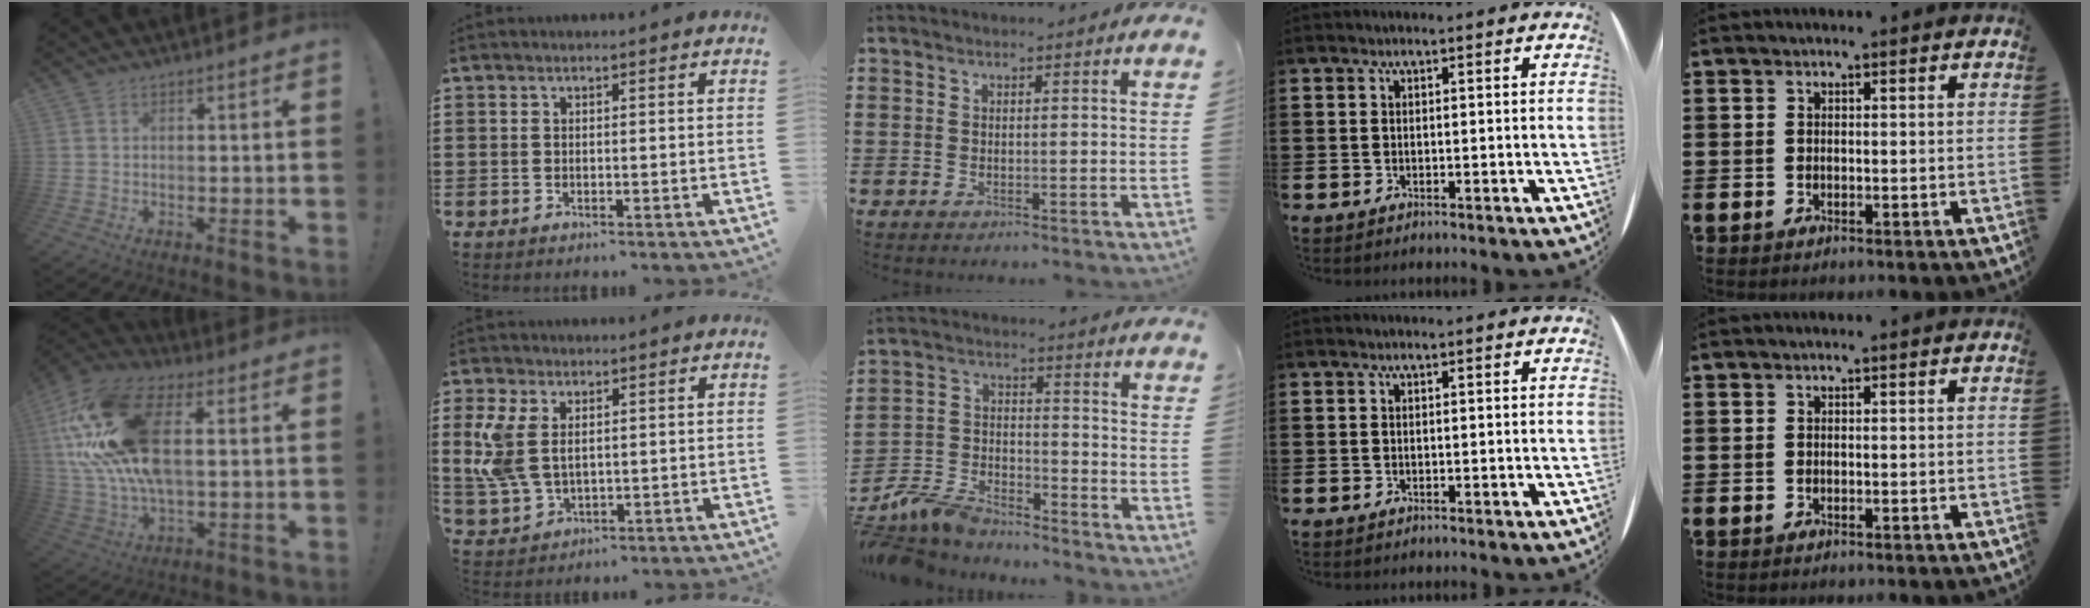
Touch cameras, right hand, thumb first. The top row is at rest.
{"thumb": {"total": 24.5, "force": [5.3, 13.1, 20.0], "torque": [-0.377, -0.009, 0.096]}, "index": {"total": 5.5, "force": [1.4, 3.4, 4.0], "torque": [-0.109, 0.000, 0.022]}, "middle": {"total": 7.4, "force": [-7.1, 1.4, 1.5], "torque": [-0.044, 0.008, -0.143]}}